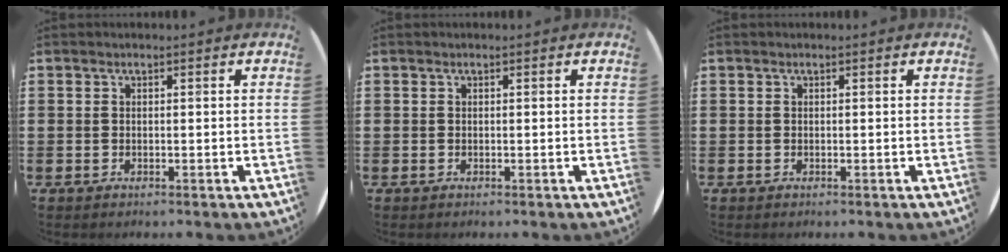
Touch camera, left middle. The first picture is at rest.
{"total": 0.0}
{"total": 0.0}